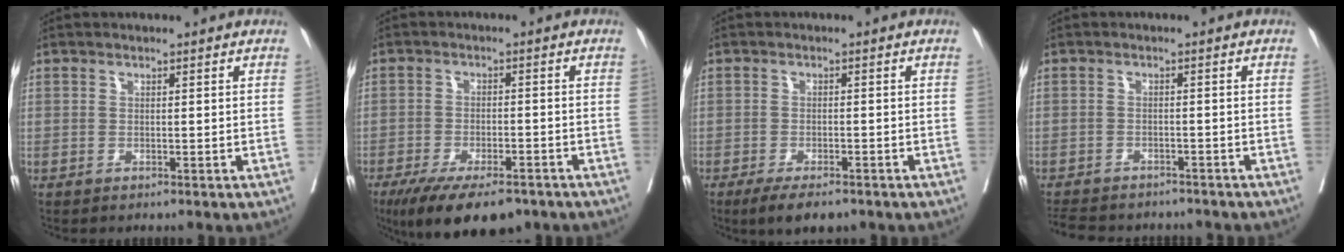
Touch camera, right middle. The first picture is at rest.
{"total": 12.4, "force": [-9.0, 4.3, 7.3], "torque": [-0.116, -0.014, -0.139]}
{"total": 5.6, "force": [-4.1, 1.8, 3.3], "torque": [-0.048, -0.006, -0.065]}
{"total": 11.8, "force": [-10.5, 3.9, 3.8], "torque": [-0.080, -0.002, -0.135]}